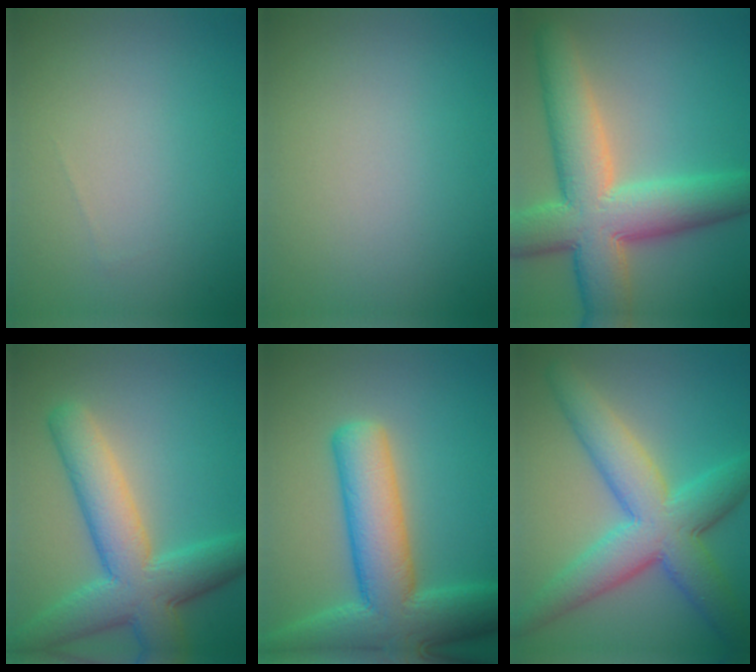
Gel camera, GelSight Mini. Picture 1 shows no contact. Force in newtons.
{"total": 0.0}
{"total": 11.0, "press": 11.0, "slide": 0.5}
{"total": 8.5, "press": 8.5, "slide": 0.3}
{"total": 10.6, "press": 10.6, "slide": 0.7}
{"total": 8.7, "press": 8.7, "slide": 0.2}